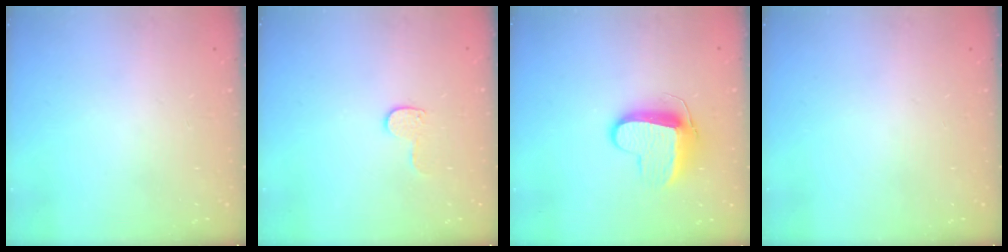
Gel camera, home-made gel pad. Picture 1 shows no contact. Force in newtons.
{"total": 6.9, "press": 6.9, "slide": 0.5}
{"total": 11.2, "press": 11.2, "slide": 0.8}
{"total": 0.0}